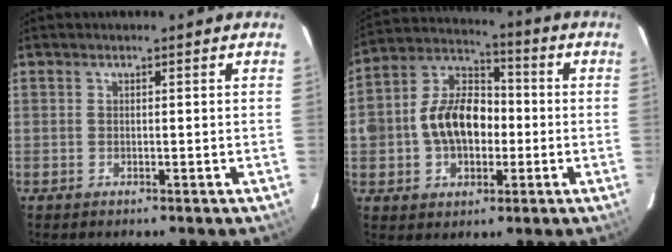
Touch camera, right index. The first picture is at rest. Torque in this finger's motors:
{"motor_torque": [0.71, -0.31, 0.43, 0.17]}